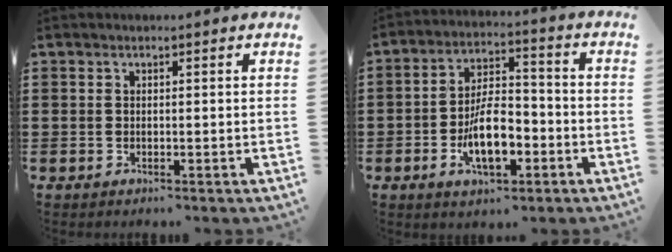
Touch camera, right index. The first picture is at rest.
{"total": 9.2, "force": [-3.2, 4.3, 7.5], "torque": [-0.141, -0.001, -0.059]}